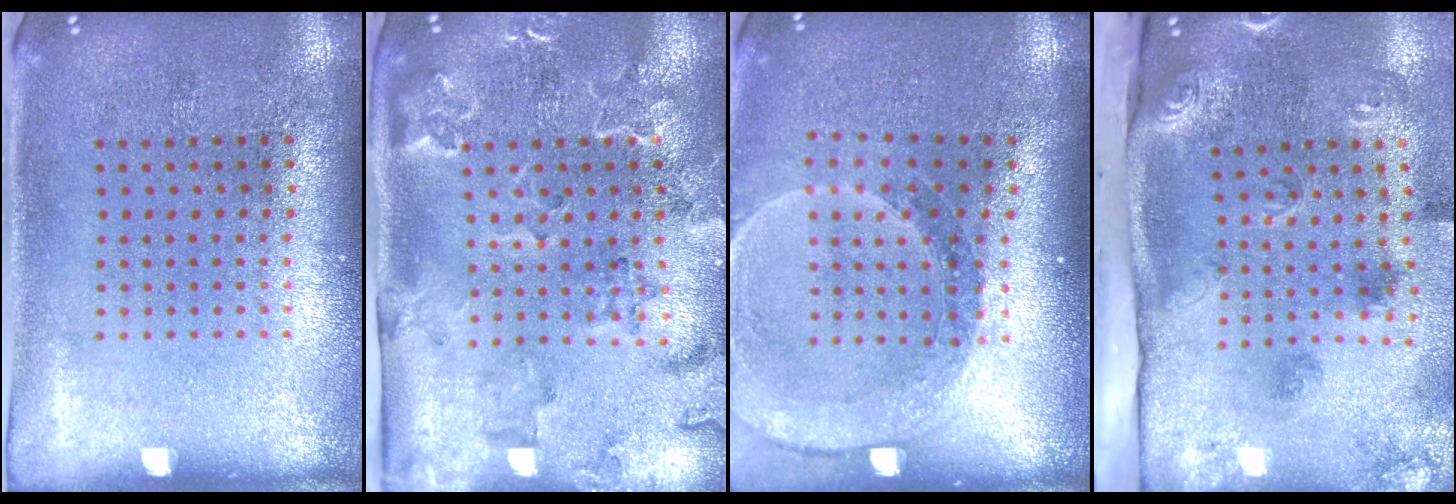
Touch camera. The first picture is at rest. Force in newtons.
{"total": 2.3, "press": 2.3, "slide": 0.4}
{"total": 1.5, "press": 1.5, "slide": 0.1}
{"total": 3.3, "press": 2.1, "slide": 2.5}